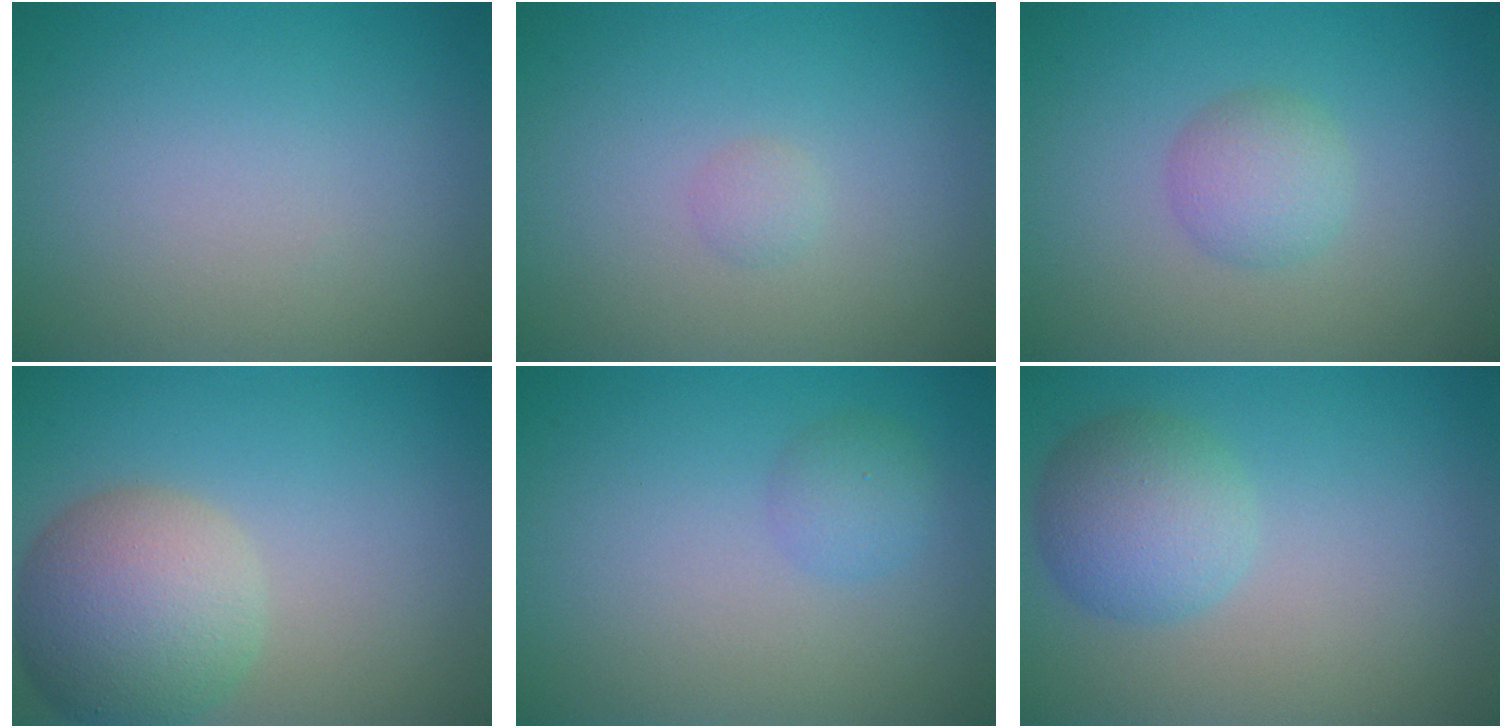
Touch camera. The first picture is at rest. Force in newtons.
{"total": 0.7, "press": 0.7, "slide": 0.0}
{"total": 2.4, "press": 2.4, "slide": 0.1}
{"total": 7.3, "press": 7.3, "slide": 0.3}
{"total": 1.6, "press": 1.6, "slide": 0.1}
{"total": 4.2, "press": 4.2, "slide": 0.1}